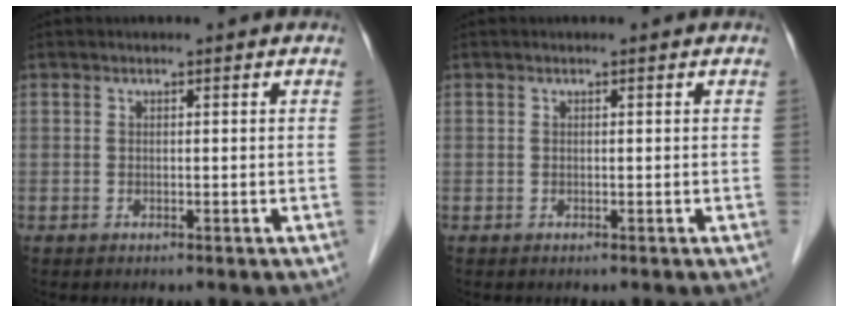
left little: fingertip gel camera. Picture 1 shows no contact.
{"total": 0.0}